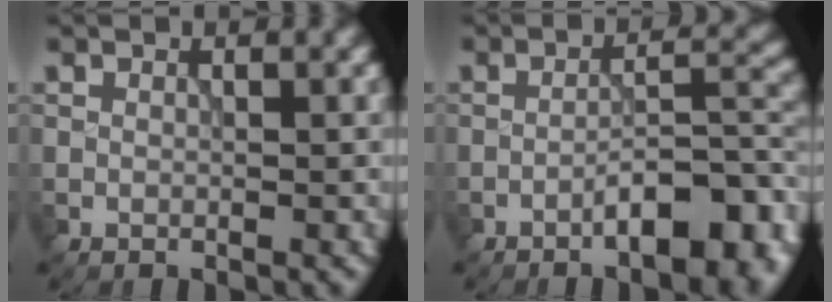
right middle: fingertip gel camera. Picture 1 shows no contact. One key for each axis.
{"total": 7.7, "fx": -3.8, "fy": 2.4, "fz": 6.3, "tx": -0.082, "ty": 0.010, "tz": -0.055}